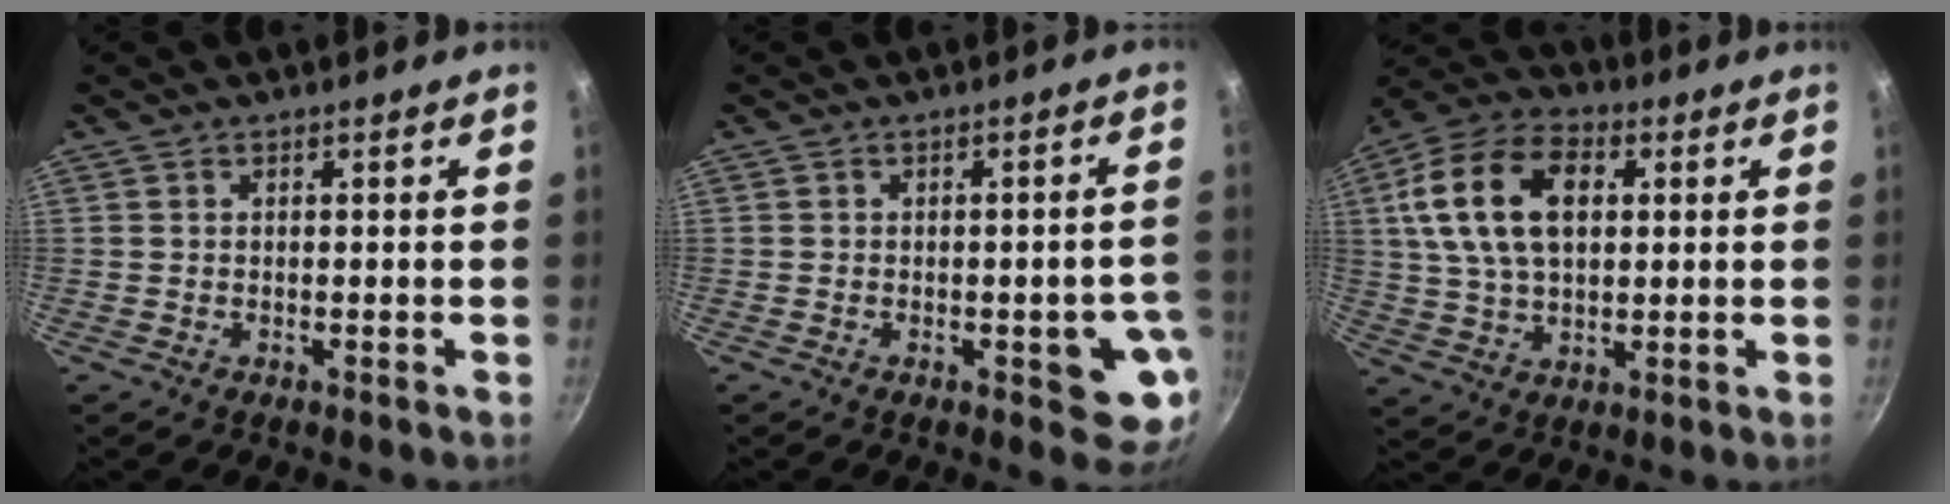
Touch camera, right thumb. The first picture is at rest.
{"total": 8.1, "force": [-2.2, 3.3, 7.1], "torque": [-0.053, 0.004, -0.026]}
{"total": 17.2, "force": [3.9, 10.8, 12.8], "torque": [-0.224, 0.012, 0.061]}